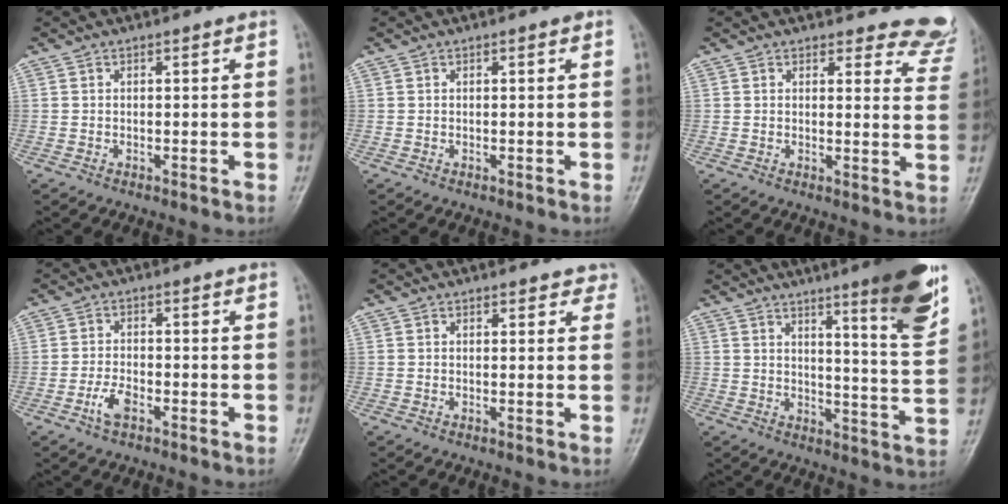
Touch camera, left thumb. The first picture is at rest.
{"total": 0.5, "force": [0.3, 0.1, 0.5], "torque": [-0.006, 0.001, 0.001]}
{"total": 10.1, "force": [9.6, 3.0, -0.1], "torque": [0.062, -0.079, 0.069]}
{"total": 3.6, "force": [-1.9, 1.7, 2.6], "torque": [-0.052, 0.011, -0.037]}
{"total": 2.6, "force": [2.2, 1.3, 0.6], "torque": [0.023, -0.006, 0.014]}
{"total": 14.9, "force": [8.8, 1.6, 11.9], "torque": [-0.144, -0.052, 0.125]}